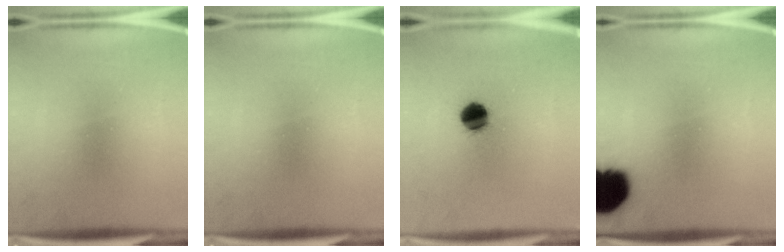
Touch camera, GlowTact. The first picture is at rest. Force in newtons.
{"total": 0.0}
{"total": 7.1}
{"total": 14.7}